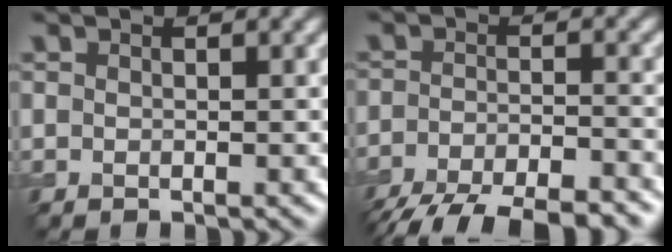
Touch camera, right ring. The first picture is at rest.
{"total": 9.4, "force": [-7.9, 2.2, 4.4], "torque": [-0.073, -0.026, -0.124]}